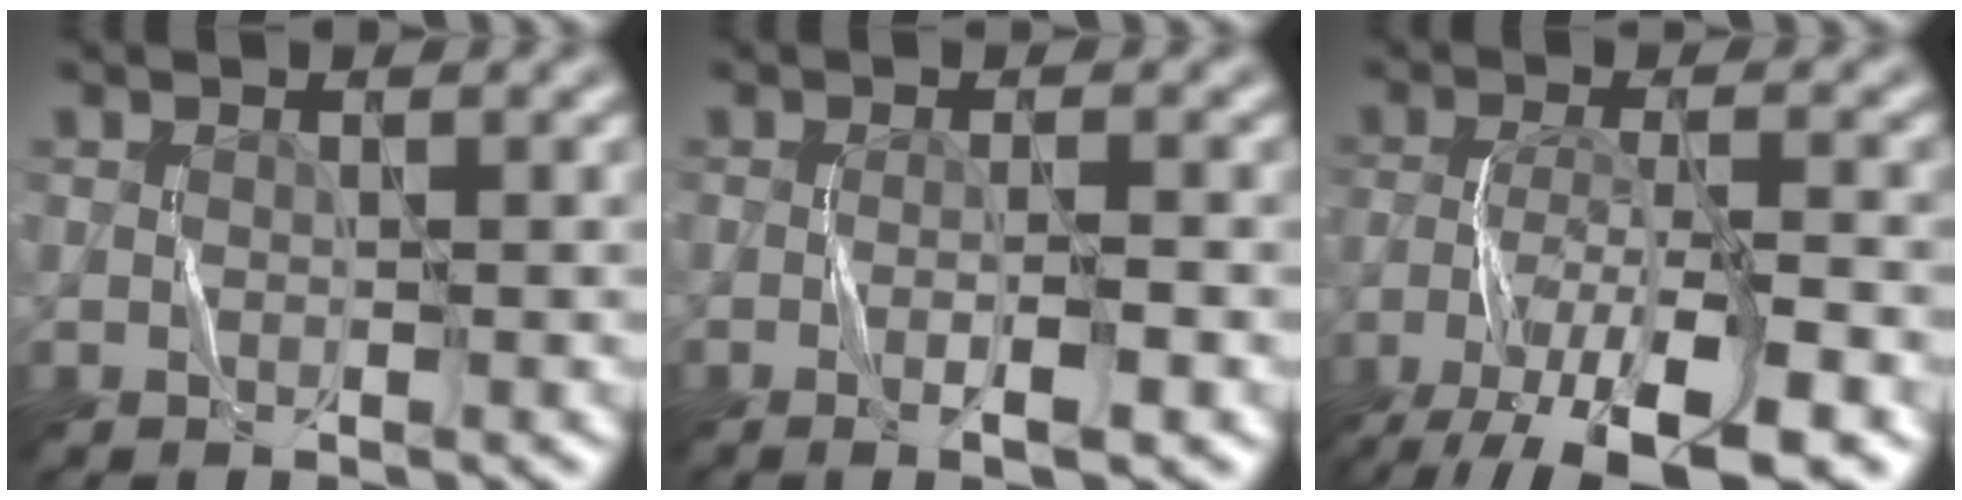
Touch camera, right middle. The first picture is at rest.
{"total": 3.2, "force": [-1.0, 0.6, 2.9], "torque": [-0.041, 0.004, -0.019]}
{"total": 10.5, "force": [-7.0, 2.8, 7.3], "torque": [-0.133, -0.013, -0.120]}